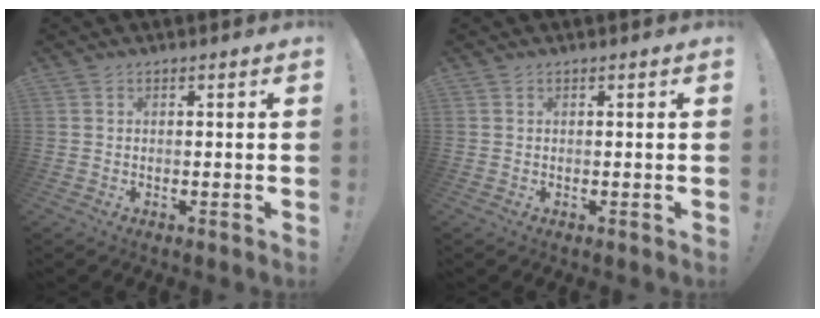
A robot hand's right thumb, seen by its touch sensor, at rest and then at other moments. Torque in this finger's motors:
{"motor_torque": [-0.07, -0.09, 0.16, 0.11, 0.03]}